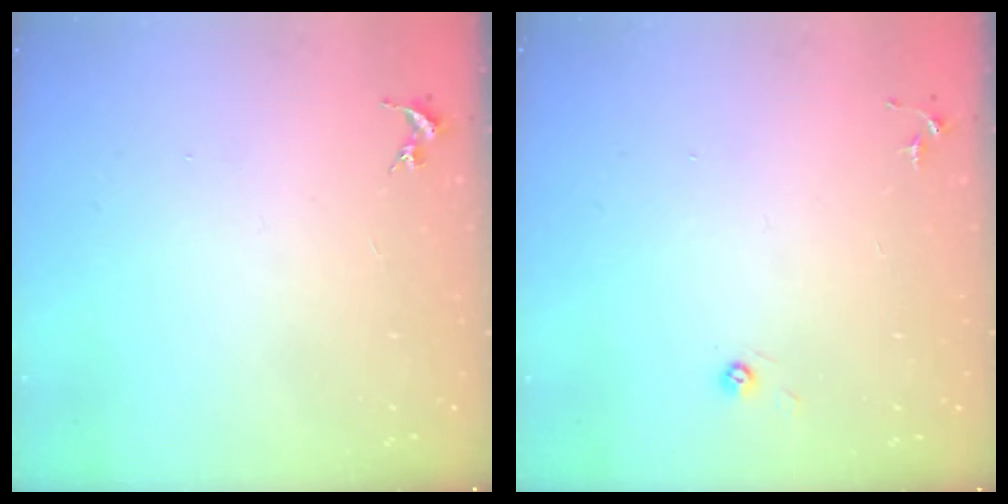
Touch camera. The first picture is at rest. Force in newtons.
{"total": 3.1, "press": 3.0, "slide": 0.8}